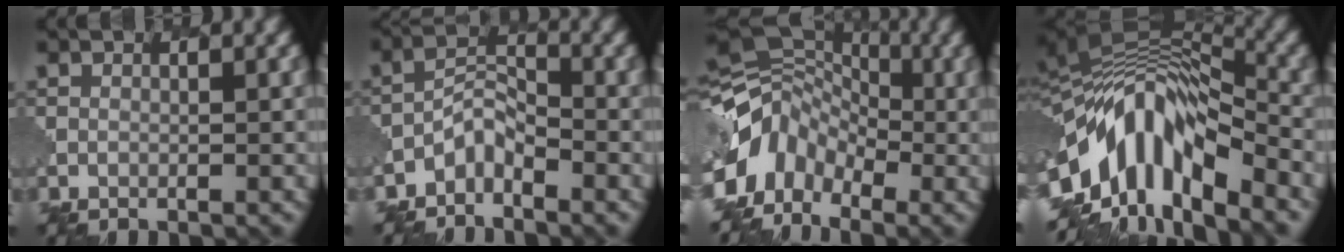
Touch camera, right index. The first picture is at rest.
{"total": 2.3, "force": [-1.9, 0.9, 1.0], "torque": [-0.019, 0.010, -0.041]}
{"total": 7.8, "force": [-3.4, 5.9, 3.9], "torque": [-0.074, -0.005, -0.082]}
{"total": 12.2, "force": [-4.7, 6.1, 9.5], "torque": [-0.164, 0.017, -0.087]}